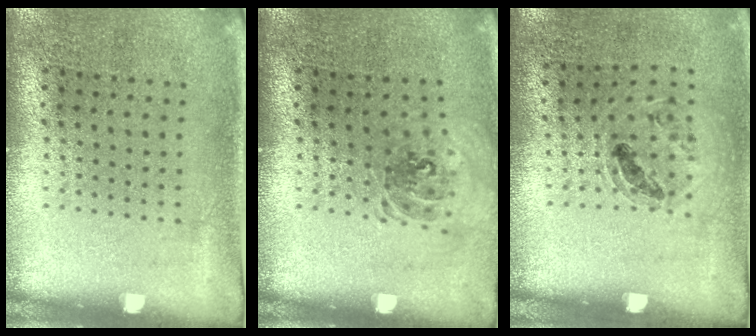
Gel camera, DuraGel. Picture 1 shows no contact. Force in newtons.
{"total": 0.9, "press": 0.9, "slide": 0.2}
{"total": 0.9, "press": 0.8, "slide": 0.3}